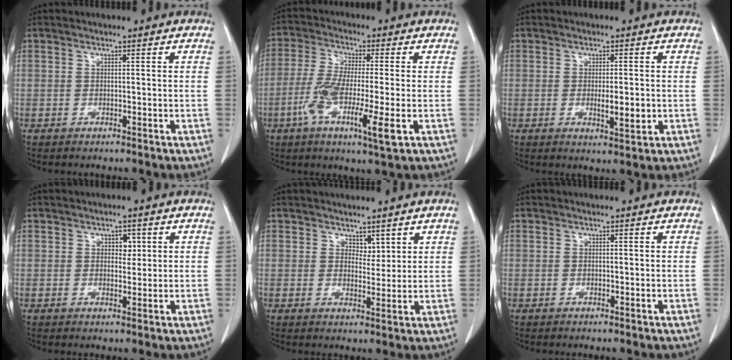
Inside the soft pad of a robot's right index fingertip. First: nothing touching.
{"total": 11.1, "force": [-3.6, 1.3, 10.5], "torque": [-0.198, -0.015, -0.067]}
{"total": 3.9, "force": [-0.5, 0.9, 3.7], "torque": [-0.060, -0.006, -0.004]}
{"total": 2.0, "force": [0.7, 1.3, 1.4], "torque": [-0.015, 0.000, 0.009]}
{"total": 2.7, "force": [1.9, 1.6, 0.9], "torque": [-0.009, -0.003, 0.035]}
{"total": 0.0}